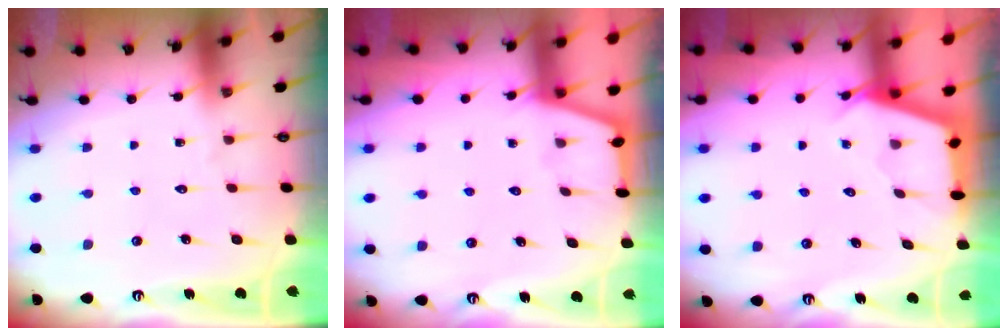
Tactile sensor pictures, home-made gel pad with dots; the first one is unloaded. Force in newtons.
{"total": 1.5, "press": 1.5, "slide": 0.2}
{"total": 2.5, "press": 2.5, "slide": 0.4}